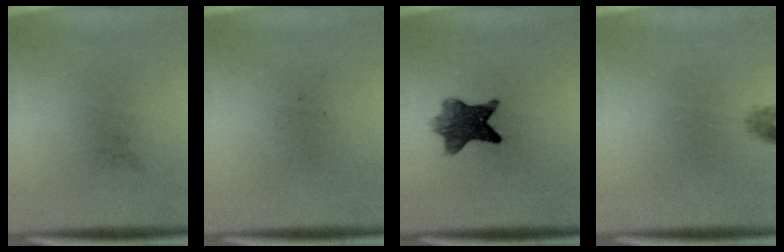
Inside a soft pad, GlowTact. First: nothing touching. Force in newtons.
{"total": 0.0}
{"total": 7.2}
{"total": 1.2}